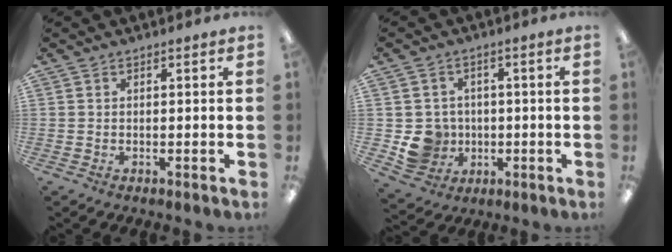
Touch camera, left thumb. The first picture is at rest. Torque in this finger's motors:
{"motor_torque": [-0.03, 0.04, -0.03, 0.00, 0.03]}